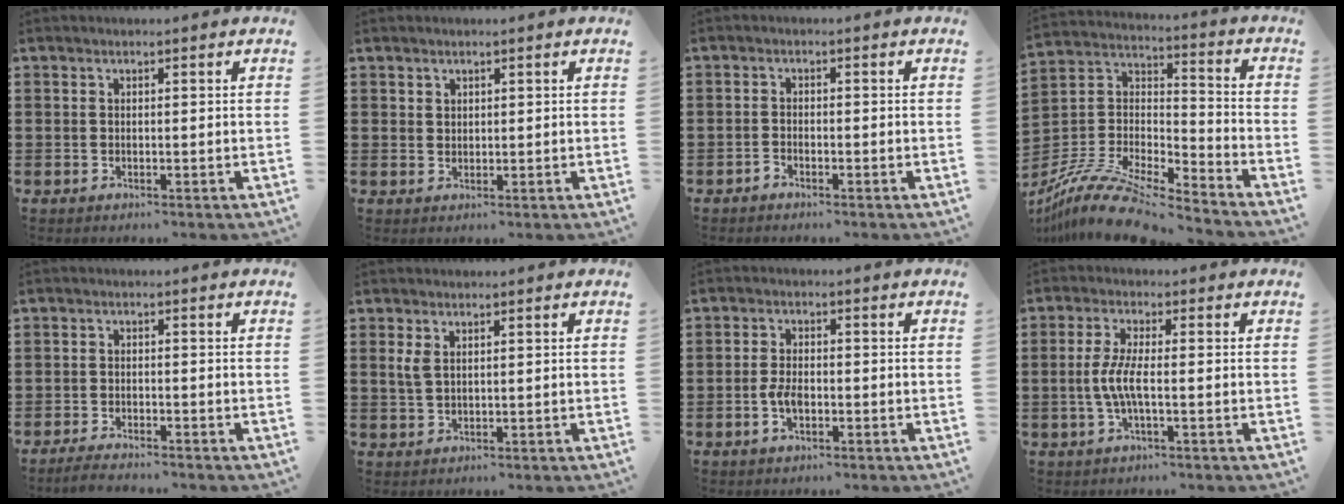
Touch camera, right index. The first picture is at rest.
{"total": 1.3, "force": [1.0, 0.8, 0.1], "torque": [-0.003, 0.002, 0.021]}
{"total": 1.0, "force": [-1.0, 0.2, 0.2], "torque": [-0.006, 0.000, -0.020]}
{"total": 12.0, "force": [-10.3, 2.9, 5.5], "torque": [-0.116, 0.027, -0.203]}
{"total": 2.1, "force": [-2.1, 0.0, 0.3], "torque": [-0.008, 0.001, -0.042]}
{"total": 2.3, "force": [1.0, 1.1, 1.8], "torque": [-0.039, 0.005, 0.017]}
{"total": 3.1, "force": [-1.0, 1.4, 2.6], "torque": [-0.064, -0.006, -0.021]}
{"total": 4.8, "force": [-1.0, 0.9, 4.6], "torque": [-0.110, -0.008, -0.029]}